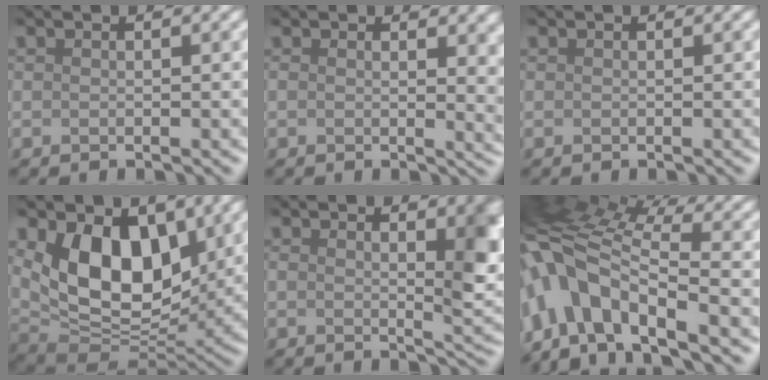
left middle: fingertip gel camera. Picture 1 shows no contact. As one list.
[{"total": 5.4, "force": [1.2, 2.1, 4.8], "torque": [-0.039, 0.026, 0.011]}, {"total": 0.0}, {"total": 7.3, "force": [2.3, 4.4, 5.4], "torque": [-0.108, -0.017, 0.054]}, {"total": 6.6, "force": [1.6, 1.5, 6.2], "torque": [-0.046, 0.016, 0.028]}, {"total": 10.3, "force": [-4.2, 4.6, 8.2], "torque": [-0.181, 0.019, -0.067]}]